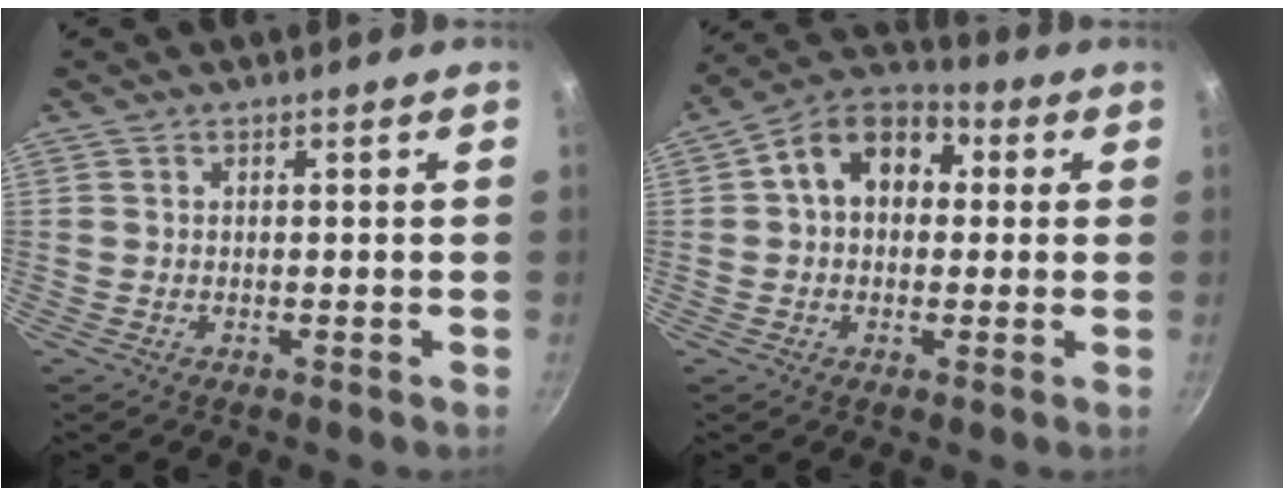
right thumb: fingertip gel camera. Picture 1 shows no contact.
{"total": 12.4, "force": [2.1, 9.1, 8.2], "torque": [-0.097, 0.031, 0.011]}